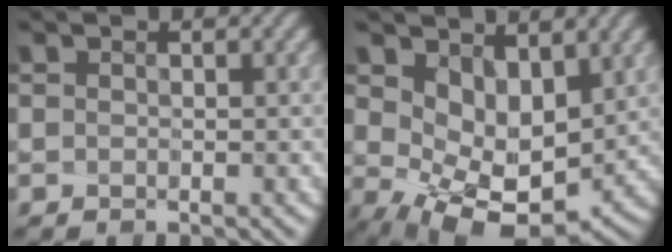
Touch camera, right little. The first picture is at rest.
{"total": 7.1, "force": [1.3, 4.3, 5.4], "torque": [-0.087, -0.023, 0.050]}